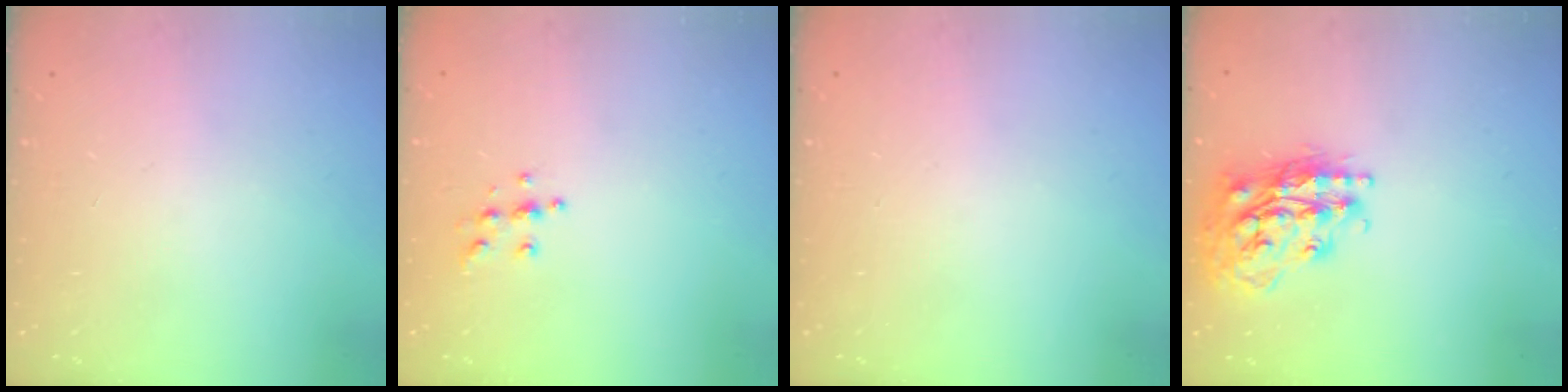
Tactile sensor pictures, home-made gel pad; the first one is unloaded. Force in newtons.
{"total": 5.4, "press": 5.4, "slide": 0.3}
{"total": 0.0}
{"total": 19.3, "press": 19.3, "slide": 1.4}